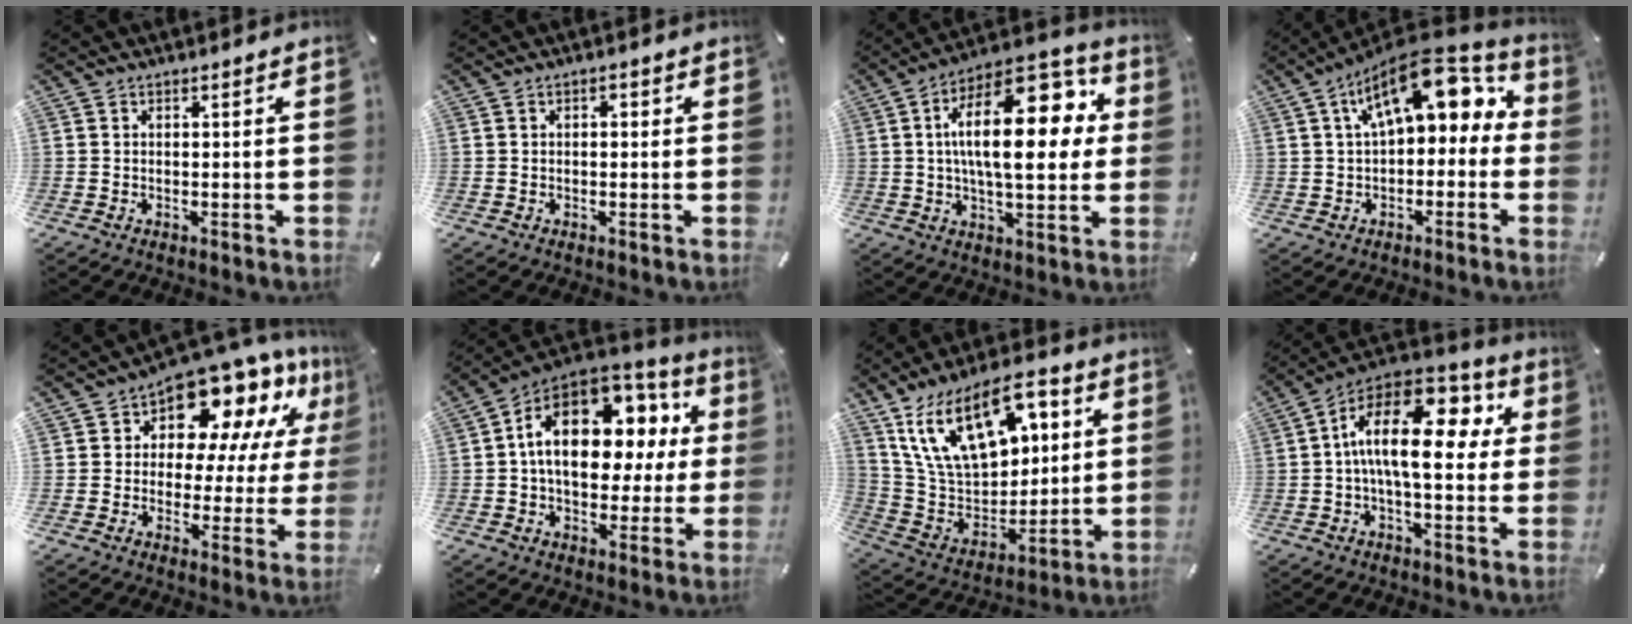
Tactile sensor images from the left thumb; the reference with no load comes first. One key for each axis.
{"total": 1.0, "fx": 0.0, "fy": 0.9, "fz": 0.4, "tx": -0.010, "ty": 0.007, "tz": -0.002}
{"total": 22.7, "fx": 5.1, "fy": 10.5, "fz": 19.5, "tx": -0.310, "ty": -0.018, "tz": 0.073}
{"total": 15.7, "fx": 6.6, "fy": 8.0, "fz": 11.9, "tx": -0.185, "ty": -0.026, "tz": 0.114}
{"total": 13.1, "fx": 9.7, "fy": 6.7, "fz": 5.6, "tx": -0.097, "ty": -0.082, "tz": 0.169}
{"total": 20.2, "fx": 4.7, "fy": 13.0, "fz": 14.8, "tx": -0.252, "ty": -0.016, "tz": 0.079}
{"total": 21.3, "fx": 10.8, "fy": 12.6, "fz": 13.4, "tx": -0.266, "ty": -0.041, "tz": 0.193}
{"total": 20.2, "fx": 3.3, "fy": 9.9, "fz": 17.3, "tx": -0.298, "ty": -0.016, "tz": 0.051}